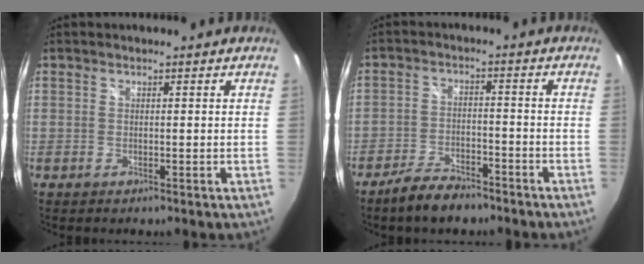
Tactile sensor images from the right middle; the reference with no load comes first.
{"total": 6.5, "force": [-5.3, 2.0, 3.2], "torque": [-0.078, 0.000, -0.092]}